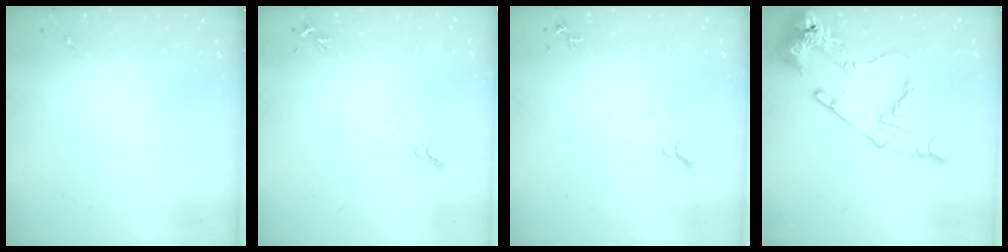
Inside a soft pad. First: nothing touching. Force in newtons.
{"total": 6.6, "press": 6.6, "slide": 0.8}
{"total": 5.1, "press": 5.1, "slide": 0.5}
{"total": 15.2, "press": 15.1, "slide": 1.8}